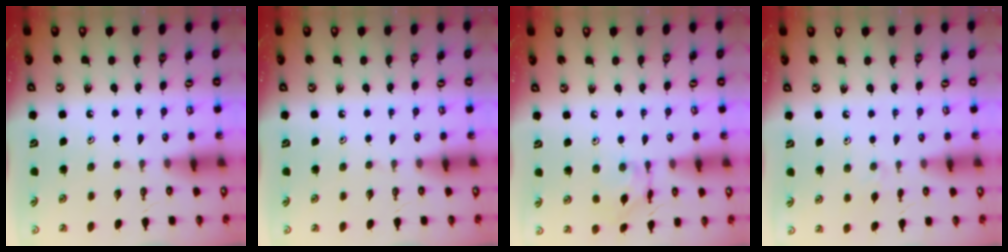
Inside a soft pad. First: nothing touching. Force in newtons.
{"total": 0.0}
{"total": 6.6, "press": 6.6, "slide": 0.3}
{"total": 2.8, "press": 2.7, "slide": 0.5}